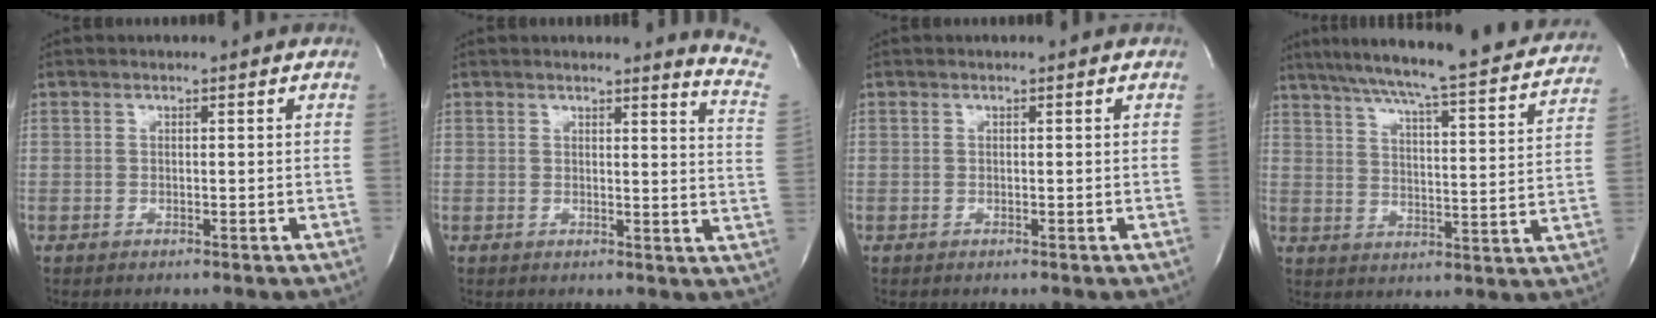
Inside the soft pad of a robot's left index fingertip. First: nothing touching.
{"total": 7.6, "force": [7.2, -1.3, 1.7], "torque": [-0.019, -0.092, 0.053]}
{"total": 0.0}
{"total": 25.5, "force": [23.0, 1.8, 10.8], "torque": [-0.172, -0.036, 0.293]}